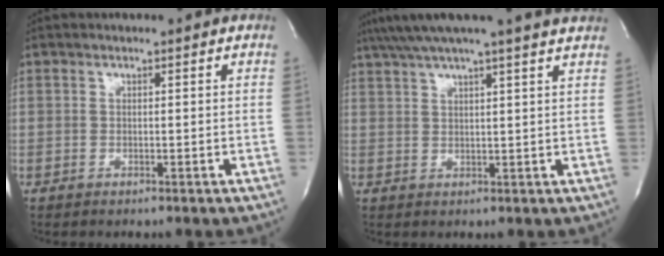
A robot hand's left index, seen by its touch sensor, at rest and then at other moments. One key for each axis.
{"total": 11.9, "fx": 10.1, "fy": -1.2, "fz": 6.1, "tx": -0.107, "ty": 0.011, "tz": 0.126}